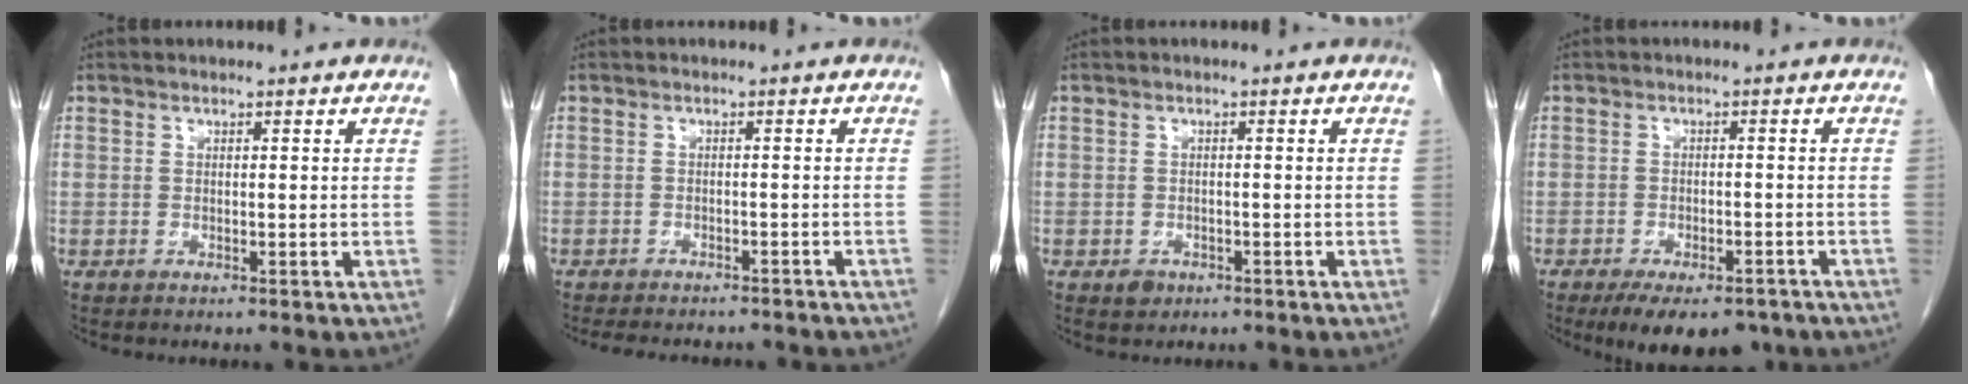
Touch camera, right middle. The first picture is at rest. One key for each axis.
{"total": 11.7, "fx": -10.3, "fy": 3.1, "fz": 4.6, "tx": -0.070, "ty": -0.003, "tz": -0.119}
{"total": 1.5, "fx": -0.9, "fy": 1.2, "fz": 0.5, "tx": -0.007, "ty": 0.003, "tz": -0.008}
{"total": 10.1, "fx": -7.6, "fy": 3.9, "fz": 5.3, "tx": -0.075, "ty": -0.009, "tz": -0.107}